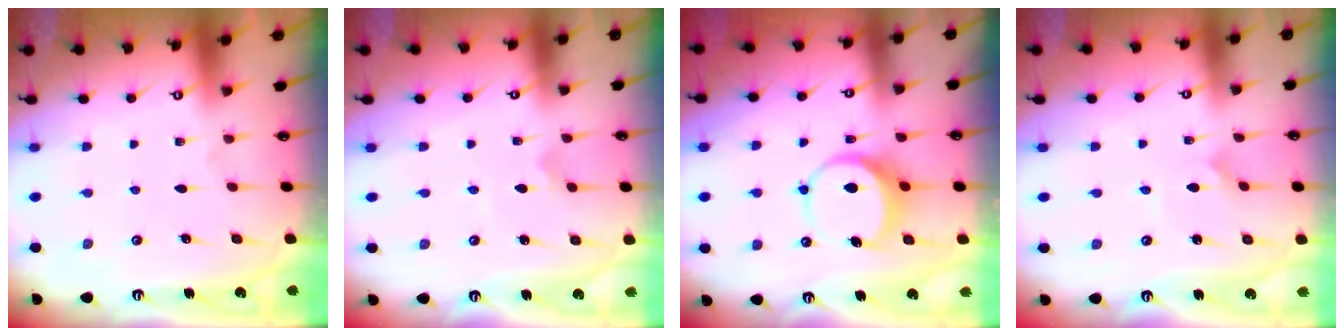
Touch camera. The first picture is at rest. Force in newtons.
{"total": 2.1, "press": 2.1, "slide": 0.6}
{"total": 7.7, "press": 7.7, "slide": 0.9}
{"total": 2.2, "press": 2.2, "slide": 0.2}